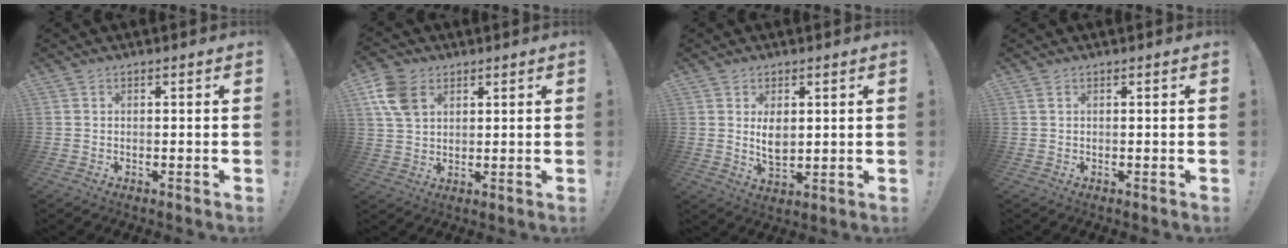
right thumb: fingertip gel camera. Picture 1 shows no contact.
{"total": 10.3, "force": [4.4, 7.2, 6.0], "torque": [-0.112, -0.006, 0.086]}
{"total": 5.5, "force": [1.6, 3.2, 4.2], "torque": [-0.060, -0.015, 0.025]}
{"total": 0.6, "force": [0.2, 0.0, 0.5], "torque": [-0.012, 0.001, 0.003]}